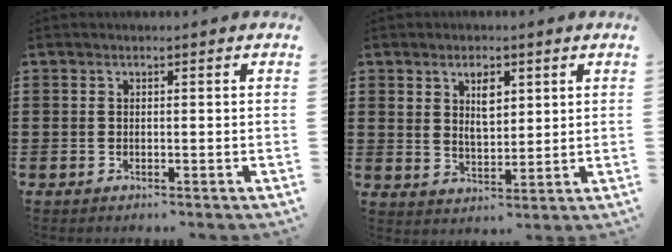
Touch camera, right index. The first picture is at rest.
{"total": 4.4, "force": [2.0, 2.2, 3.2], "torque": [-0.056, 0.002, 0.030]}